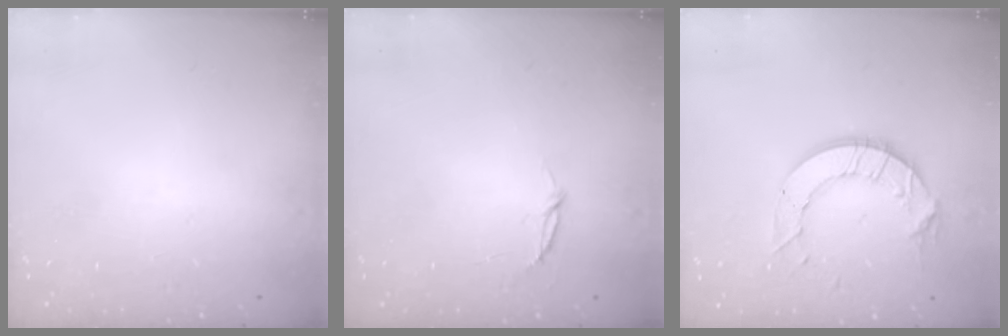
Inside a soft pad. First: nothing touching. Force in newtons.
{"total": 2.8, "press": 2.8, "slide": 0.3}
{"total": 10.4, "press": 10.3, "slide": 0.5}